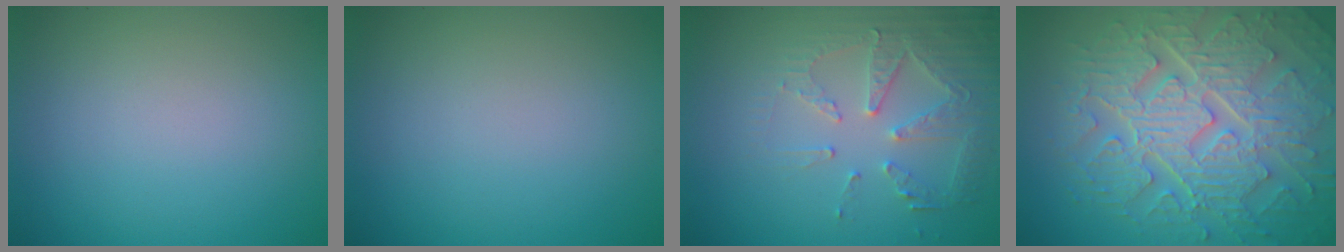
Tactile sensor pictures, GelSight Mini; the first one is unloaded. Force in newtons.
{"total": 0.0}
{"total": 5.2, "press": 3.8, "slide": 3.5}
{"total": 10.1, "press": 6.9, "slide": 7.3}